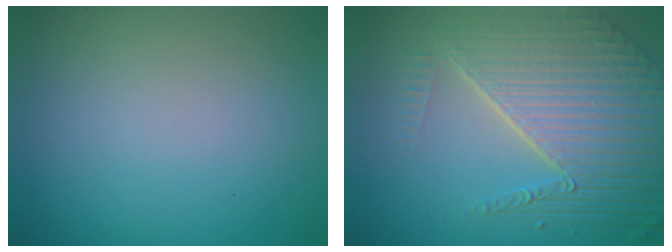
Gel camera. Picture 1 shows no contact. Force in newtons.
{"total": 8.6, "press": 5.7, "slide": 6.4}